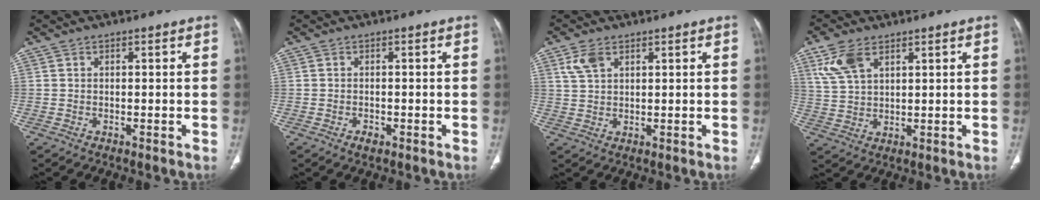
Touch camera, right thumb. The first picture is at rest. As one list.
[{"total": 1.2, "force": [-0.7, 0.6, 0.7], "torque": [-0.010, 0.001, -0.009]}, {"total": 4.0, "force": [2.1, 2.2, 2.5], "torque": [-0.052, 0.001, 0.052]}, {"total": 7.3, "force": [4.0, 3.8, 4.8], "torque": [-0.096, -0.007, 0.089]}]